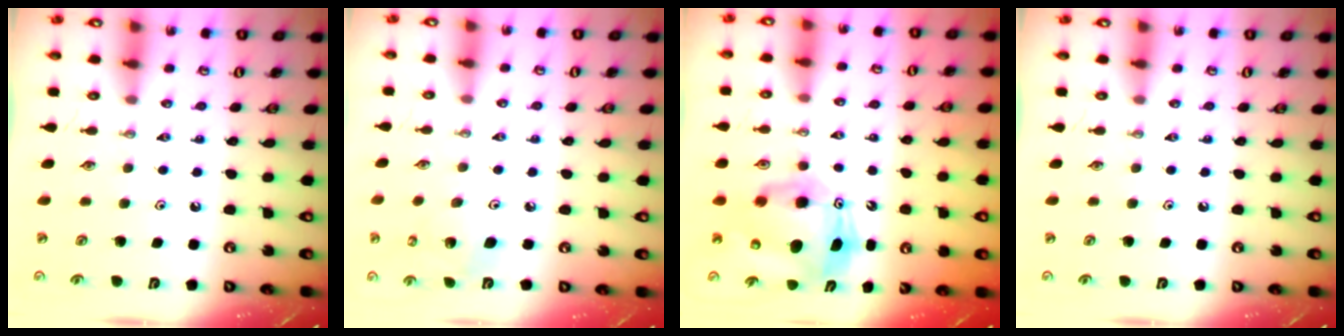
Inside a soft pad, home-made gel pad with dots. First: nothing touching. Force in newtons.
{"total": 5.8, "press": 5.4, "slide": 2.2}
{"total": 10.2, "press": 10.0, "slide": 2.0}
{"total": 0.0}